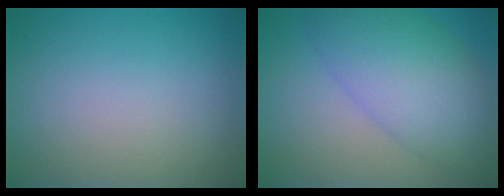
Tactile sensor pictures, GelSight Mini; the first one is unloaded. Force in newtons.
{"total": 7.5, "press": 7.5, "slide": 0.3}